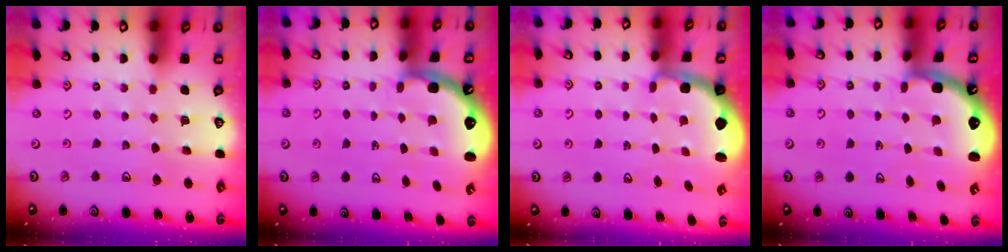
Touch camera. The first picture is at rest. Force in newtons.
{"total": 1.9, "press": 1.7, "slide": 0.6}
{"total": 1.6, "press": 1.2, "slide": 1.1}
{"total": 1.9, "press": 1.7, "slide": 0.6}